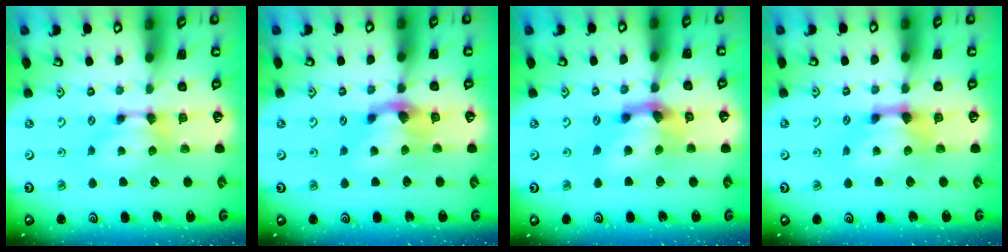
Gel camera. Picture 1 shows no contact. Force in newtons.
{"total": 2.9, "press": 2.2, "slide": 1.9}
{"total": 4.7, "press": 4.1, "slide": 2.4}
{"total": 1.9, "press": 1.3, "slide": 1.4}